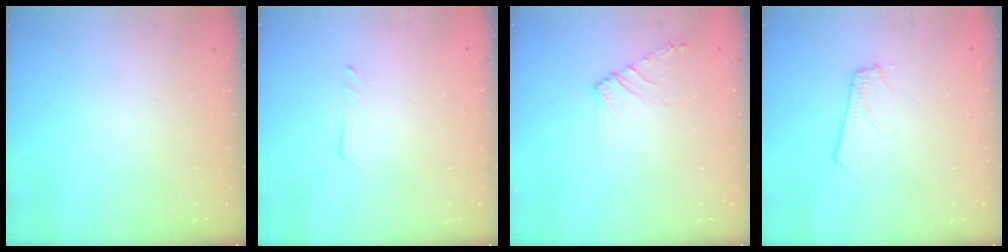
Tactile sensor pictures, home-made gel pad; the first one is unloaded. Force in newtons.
{"total": 1.3, "press": 1.2, "slide": 0.1}
{"total": 5.5, "press": 5.4, "slide": 0.8}
{"total": 1.8, "press": 1.8, "slide": 0.1}